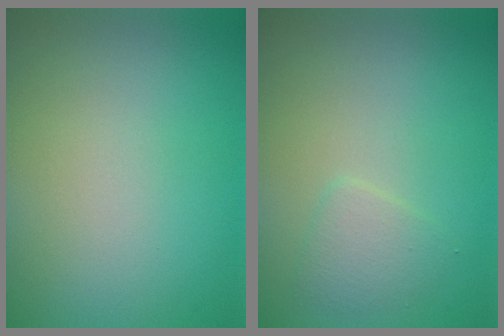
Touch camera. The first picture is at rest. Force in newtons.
{"total": 1.6, "press": 1.6, "slide": 0.1}